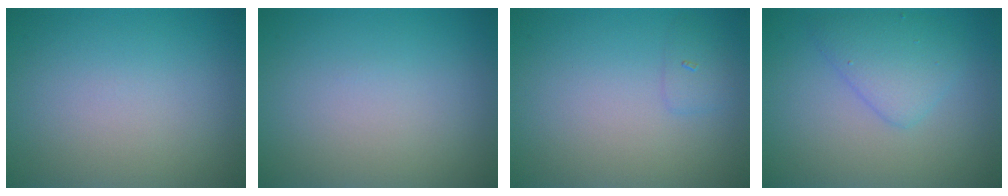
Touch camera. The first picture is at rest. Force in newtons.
{"total": 0.0}
{"total": 1.1, "press": 1.1, "slide": 0.0}
{"total": 3.0, "press": 3.0, "slide": 0.2}